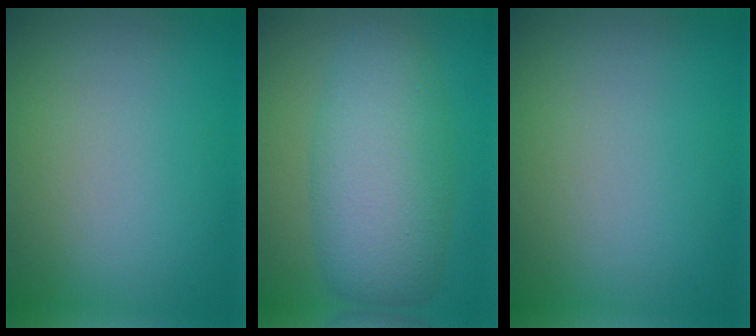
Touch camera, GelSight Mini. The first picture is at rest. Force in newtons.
{"total": 7.3, "press": 7.3, "slide": 0.2}
{"total": 0.0}